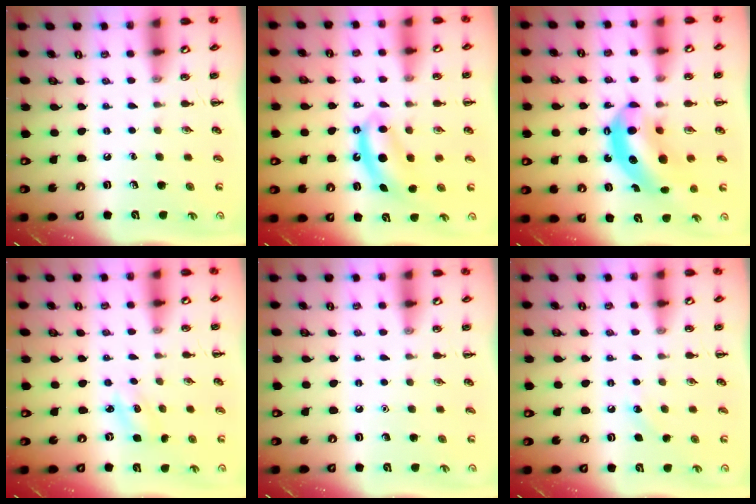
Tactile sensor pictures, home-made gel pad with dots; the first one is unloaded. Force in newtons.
{"total": 6.1, "press": 6.1, "slide": 0.7}
{"total": 10.2, "press": 9.9, "slide": 2.5}
{"total": 2.9, "press": 2.8, "slide": 0.9}
{"total": 1.5, "press": 1.5, "slide": 0.1}
{"total": 4.0, "press": 3.8, "slide": 1.1}